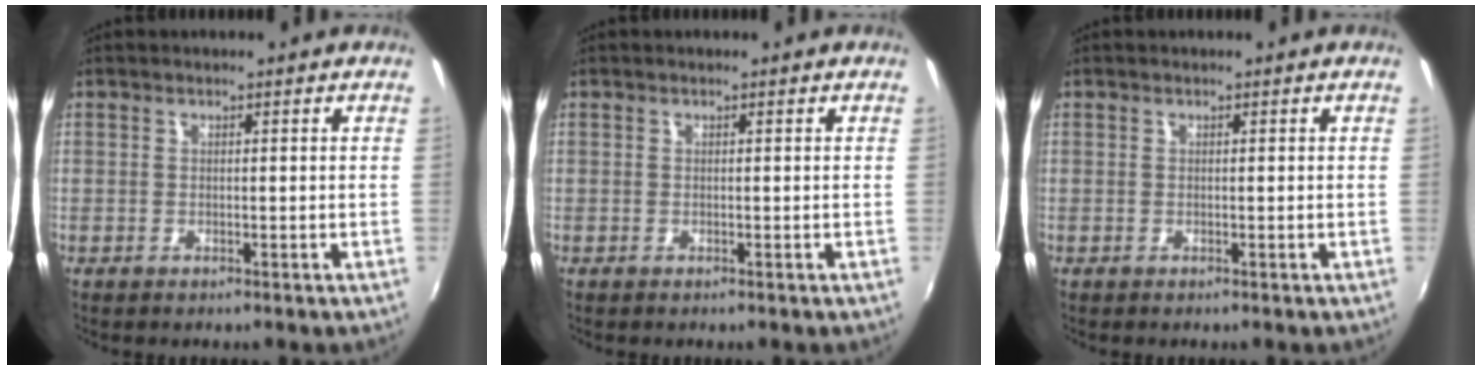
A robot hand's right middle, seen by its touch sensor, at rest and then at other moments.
{"total": 0.0}
{"total": 0.0}